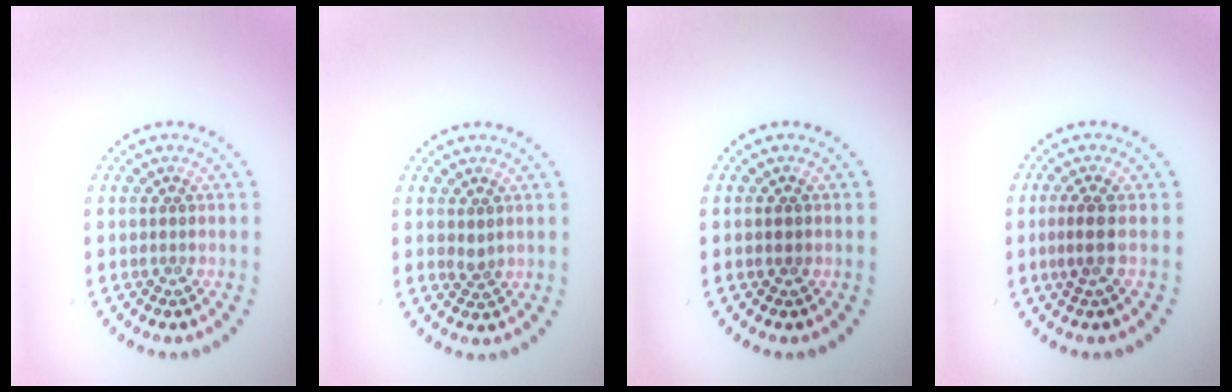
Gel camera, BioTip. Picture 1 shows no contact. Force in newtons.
{"total": 0.9, "press": 0.6, "slide": 0.7}
{"total": 0.9, "press": 0.9, "slide": 0.0}
{"total": 2.0, "press": 1.5, "slide": 1.2}